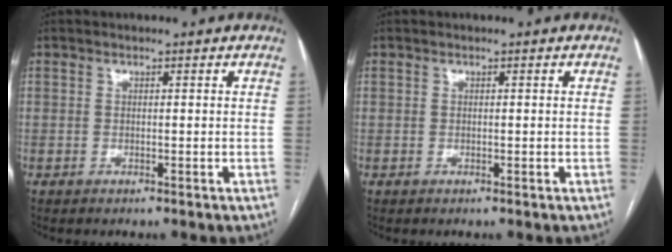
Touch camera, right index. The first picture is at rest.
{"total": 0.0}